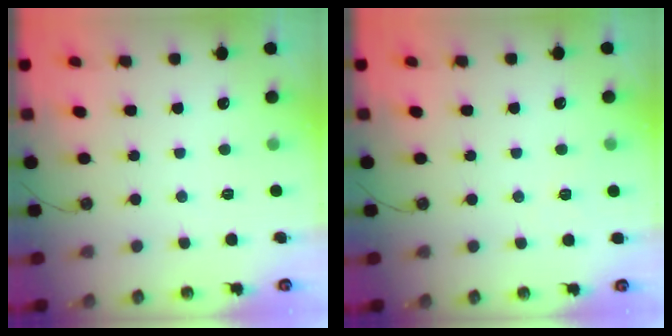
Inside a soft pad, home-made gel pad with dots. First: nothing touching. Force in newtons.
{"total": 2.7, "press": 1.7, "slide": 2.1}